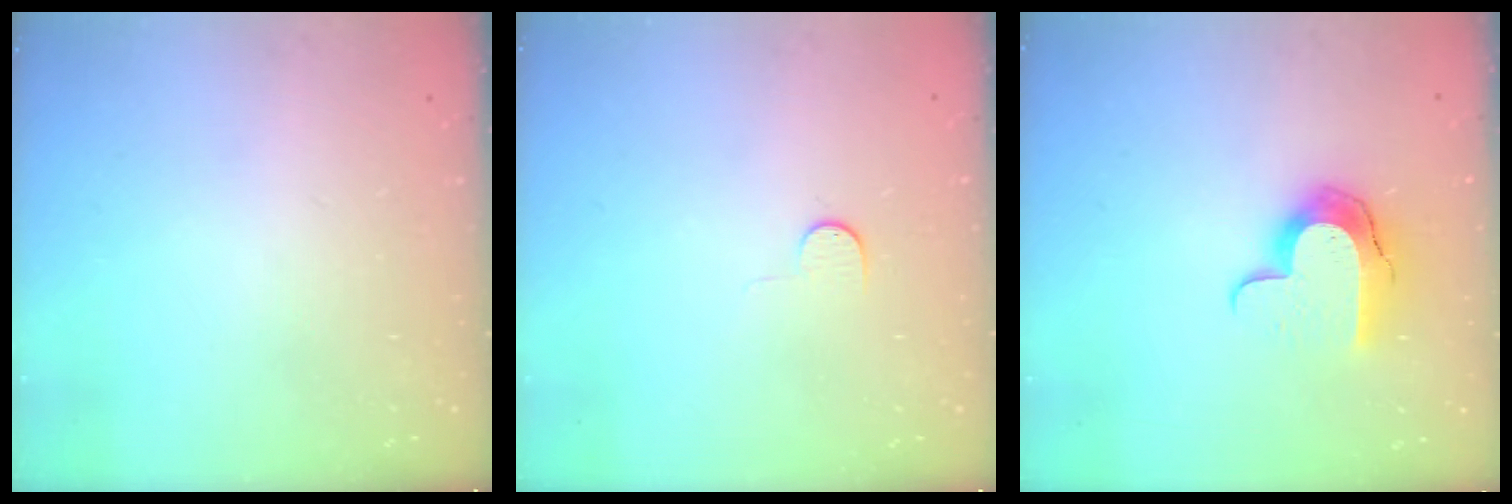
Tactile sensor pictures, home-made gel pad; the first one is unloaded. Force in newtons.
{"total": 4.9, "press": 4.9, "slide": 0.5}
{"total": 10.8, "press": 10.7, "slide": 0.7}